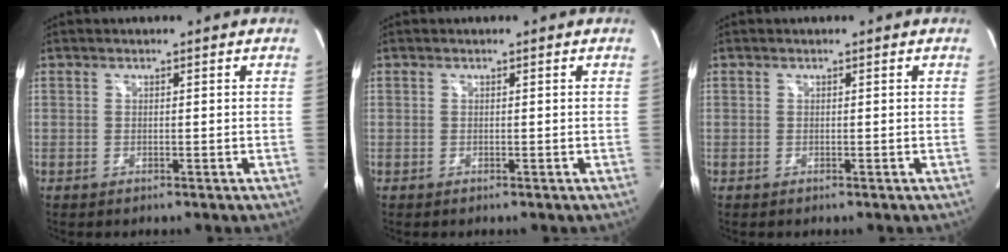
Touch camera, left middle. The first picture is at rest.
{"total": 0.0}
{"total": 0.0}